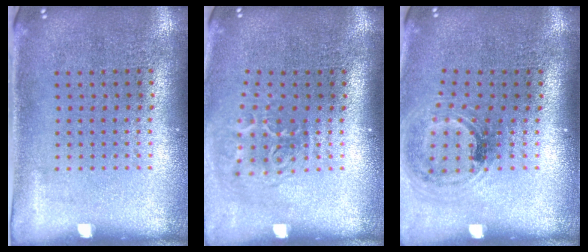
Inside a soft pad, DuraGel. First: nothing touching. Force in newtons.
{"total": 1.9, "press": 1.2, "slide": 1.5}
{"total": 1.1, "press": 1.1, "slide": 0.3}